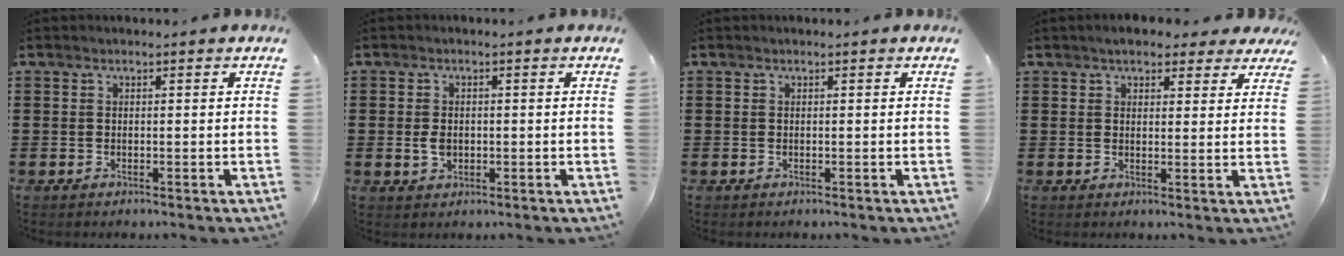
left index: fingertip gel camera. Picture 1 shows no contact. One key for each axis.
{"total": 2.4, "fx": -0.2, "fy": 1.6, "fz": 1.8, "tx": -0.043, "ty": 0.002, "tz": -0.005}
{"total": 0.0}
{"total": 4.1, "fx": 3.5, "fy": 1.5, "fz": 1.5, "tx": -0.033, "ty": 0.000, "tz": 0.063}